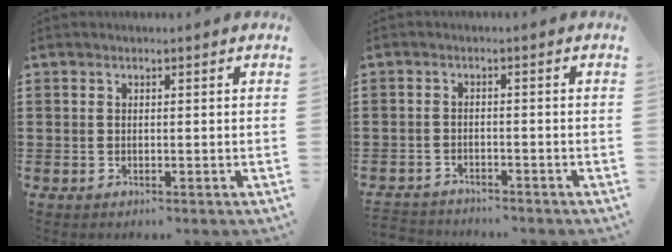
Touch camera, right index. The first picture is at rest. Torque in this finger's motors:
{"motor_torque": [-1.82, 0.32, -1.05, -0.15]}